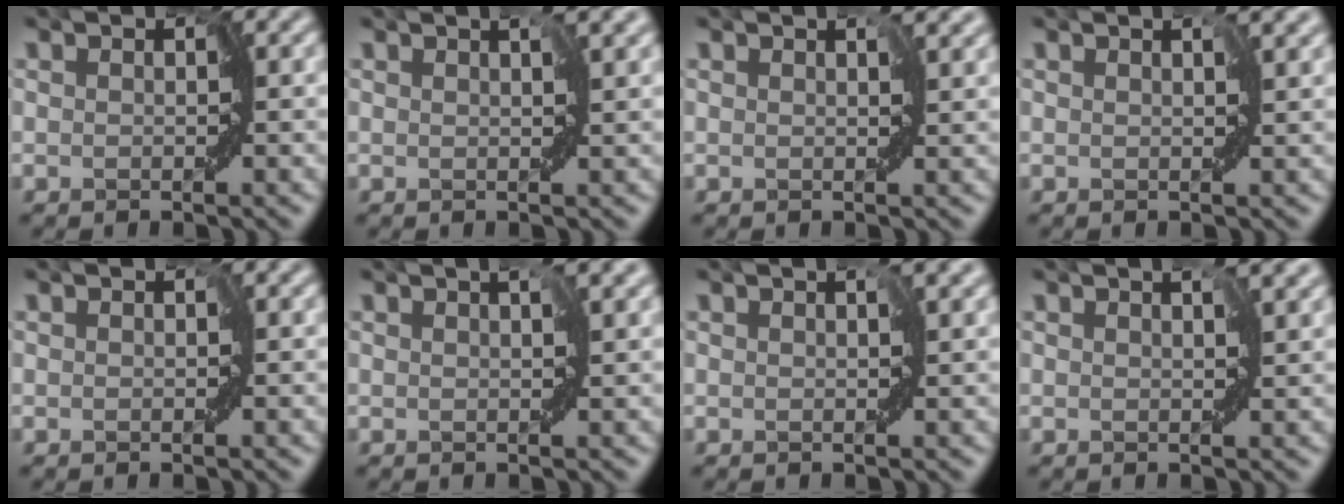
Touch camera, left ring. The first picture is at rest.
{"total": 2.5, "force": [1.3, 0.6, 2.1], "torque": [-0.033, 0.006, 0.023]}
{"total": 2.2, "force": [1.2, 1.0, 1.6], "torque": [-0.021, 0.004, 0.017]}
{"total": 2.5, "force": [1.2, 1.0, 1.9], "torque": [-0.024, 0.005, 0.017]}
{"total": 0.0}
{"total": 2.4, "force": [1.2, 0.5, 2.1], "torque": [-0.033, 0.007, 0.021]}
{"total": 1.8, "force": [0.9, 0.5, 1.5], "torque": [-0.022, 0.005, 0.016]}
{"total": 3.0, "force": [1.5, 1.1, 2.3], "torque": [-0.030, 0.008, 0.022]}